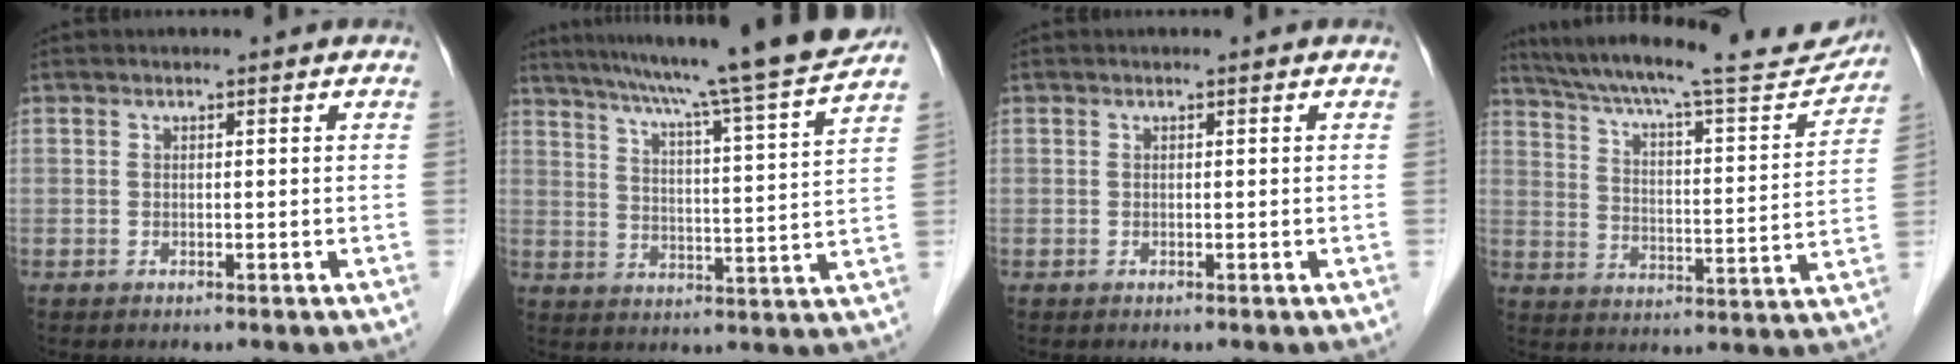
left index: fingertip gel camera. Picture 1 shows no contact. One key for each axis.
{"total": 20.6, "fx": 17.7, "fy": -1.9, "fz": 10.4, "tx": -0.170, "ty": -0.028, "tz": 0.240}
{"total": 0.0}
{"total": 23.9, "fx": 21.6, "fy": 2.8, "fz": 10.0, "tx": -0.167, "ty": -0.022, "tz": 0.294}